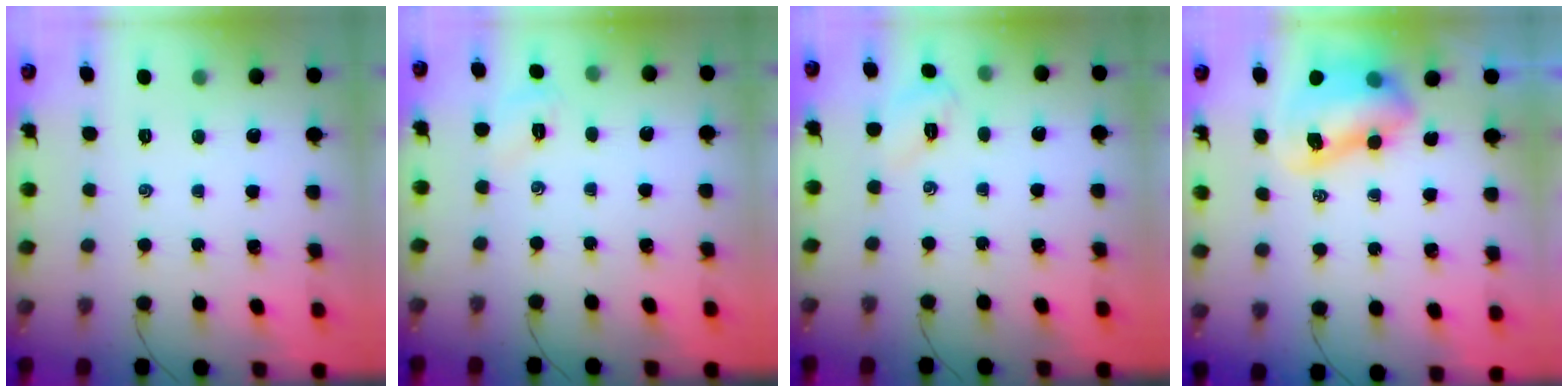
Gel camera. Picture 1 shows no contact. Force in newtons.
{"total": 3.3, "press": 3.1, "slide": 0.8}
{"total": 3.4, "press": 3.3, "slide": 1.0}
{"total": 9.9, "press": 9.6, "slide": 2.1}